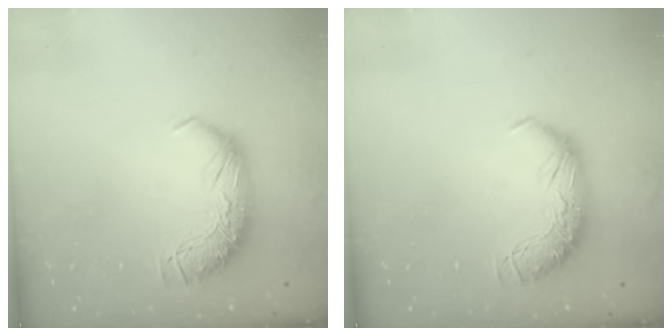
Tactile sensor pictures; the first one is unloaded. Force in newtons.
{"total": 0.0}